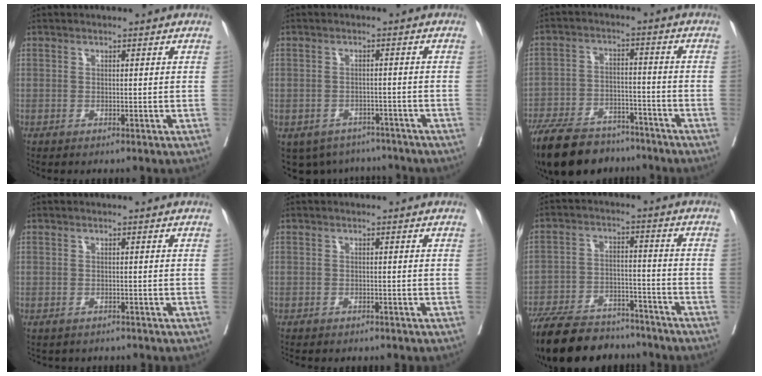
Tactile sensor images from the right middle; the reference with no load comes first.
{"total": 8.0, "force": [-6.7, 4.3, 0.9], "torque": [-0.008, 0.010, -0.084]}
{"total": 16.1, "force": [-13.0, 6.9, 6.4], "torque": [-0.130, -0.002, -0.204]}
{"total": 2.8, "force": [-2.5, 1.2, 0.5], "torque": [-0.007, -0.002, -0.033]}
{"total": 4.1, "force": [-3.7, 1.2, 1.4], "torque": [-0.017, -0.003, -0.045]}
{"total": 18.5, "force": [-15.8, 6.4, 7.0], "torque": [-0.153, -0.006, -0.245]}